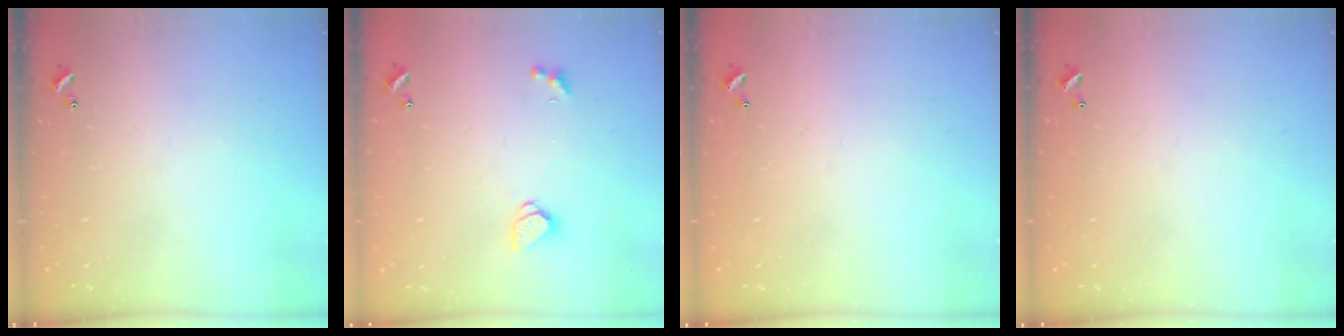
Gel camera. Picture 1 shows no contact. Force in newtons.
{"total": 1.7, "press": 1.6, "slide": 0.5}
{"total": 2.8, "press": 2.8, "slide": 0.1}
{"total": 2.9, "press": 2.9, "slide": 0.1}